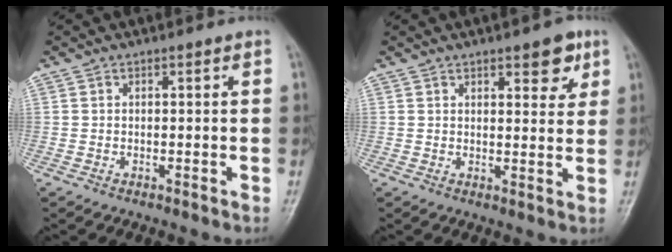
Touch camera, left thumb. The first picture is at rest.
{"total": 6.3, "force": [3.4, 2.6, 4.6], "torque": [-0.037, -0.016, 0.039]}